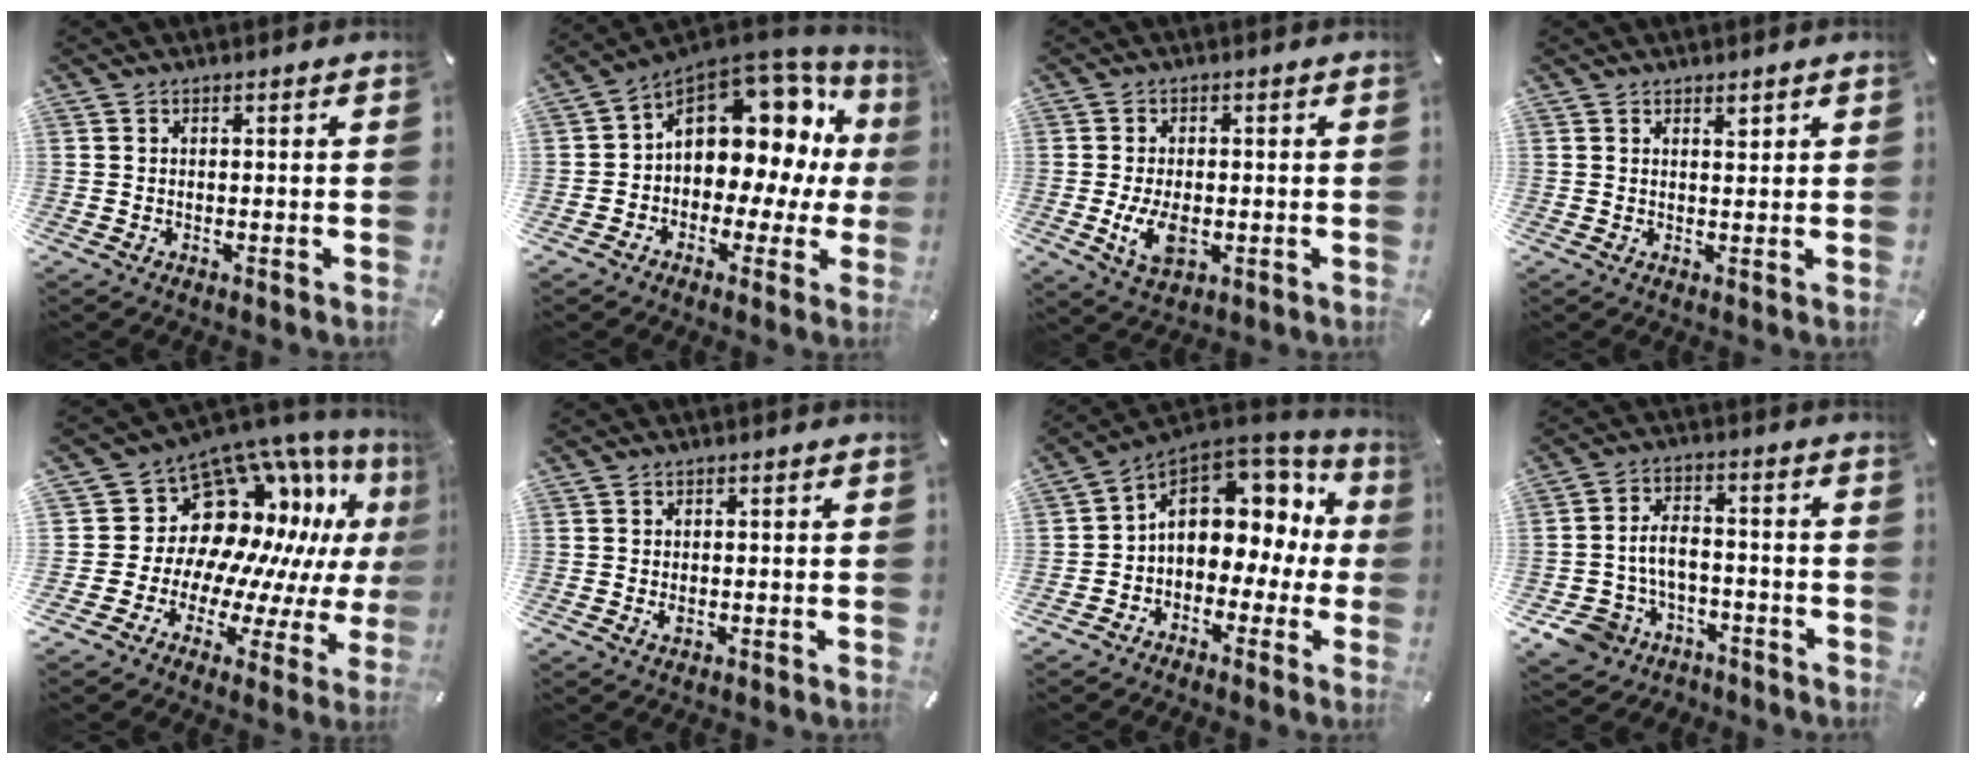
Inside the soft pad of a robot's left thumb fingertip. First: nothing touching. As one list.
[{"total": 14.0, "force": [5.3, 9.9, 8.4], "torque": [-0.116, -0.052, 0.091]}, {"total": 7.1, "force": [-1.3, 4.3, 5.4], "torque": [-0.122, -0.008, -0.027]}, {"total": 1.6, "force": [1.2, 0.8, 0.8], "torque": [0.000, -0.006, 0.018]}, {"total": 18.1, "force": [9.3, 12.6, 8.9], "torque": [-0.131, -0.109, 0.190]}, {"total": 1.2, "force": [-0.1, 0.9, 0.8], "torque": [-0.015, 0.002, -0.003]}, {"total": 11.3, "force": [3.4, 8.7, 6.4], "torque": [-0.107, -0.019, 0.064]}, {"total": 9.1, "force": [-3.4, 7.3, 4.2], "torque": [-0.103, 0.023, -0.061]}]